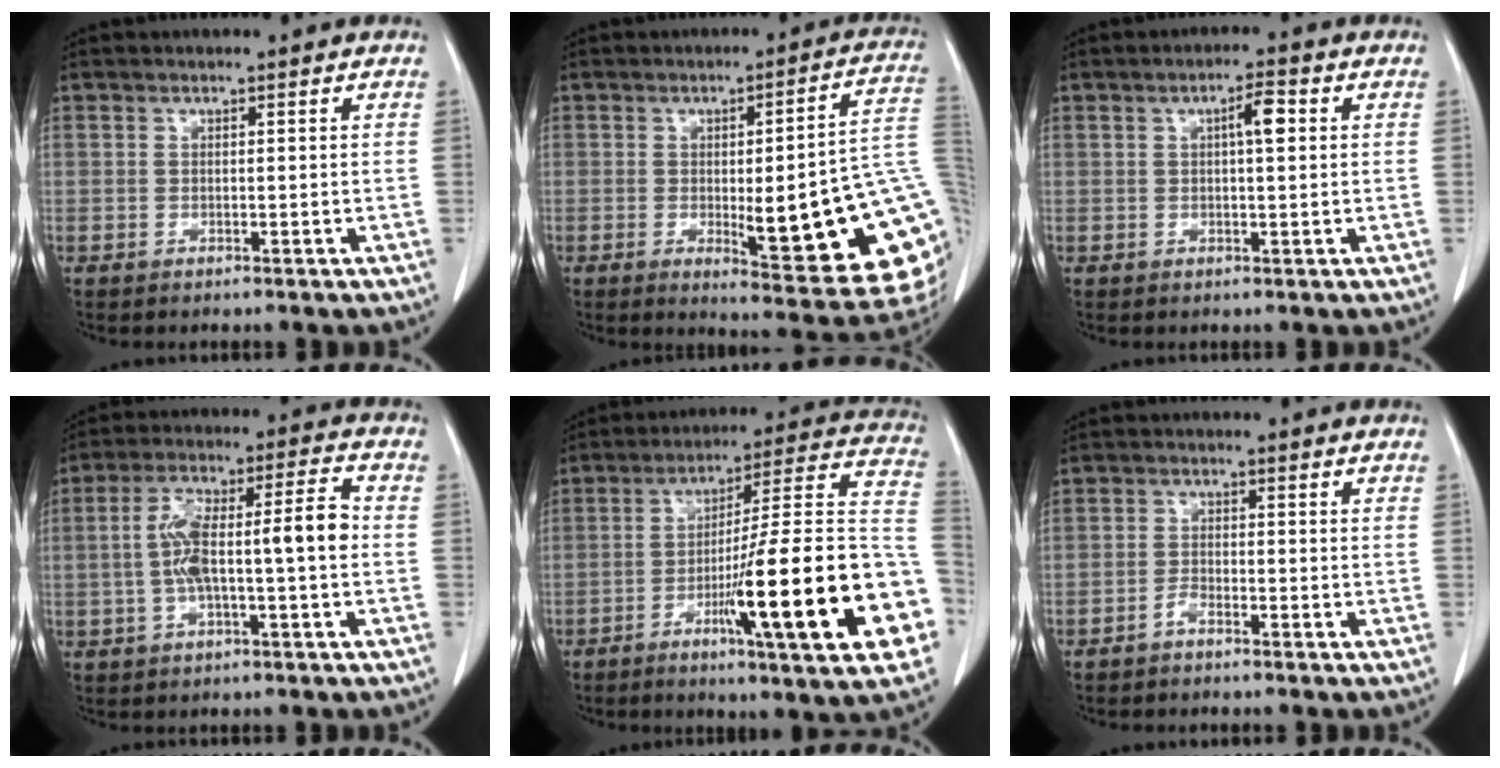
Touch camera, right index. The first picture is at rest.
{"total": 23.1, "force": [-2.8, 3.8, 22.7], "torque": [-0.195, 0.000, -0.028]}
{"total": 3.5, "force": [0.9, 0.6, 3.3], "torque": [-0.055, 0.006, 0.012]}
{"total": 11.5, "force": [-0.8, 1.9, 11.3], "torque": [-0.205, 0.033, -0.014]}
{"total": 25.9, "force": [-7.9, 1.4, 24.6], "torque": [-0.272, 0.002, -0.120]}
{"total": 1.4, "force": [-1.1, 0.3, 0.7], "torque": [-0.010, 0.002, -0.020]}